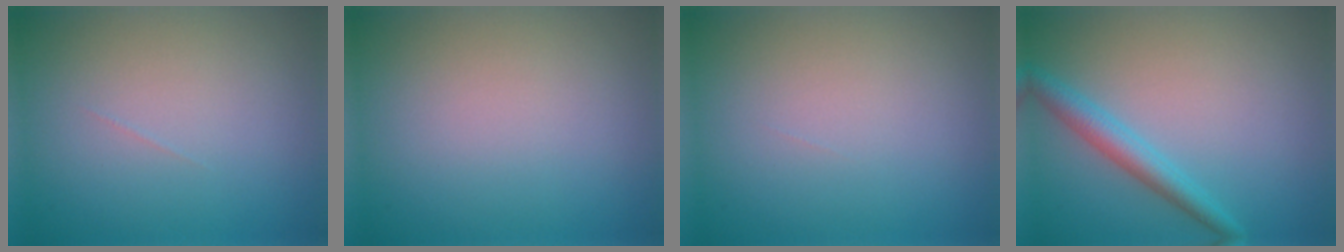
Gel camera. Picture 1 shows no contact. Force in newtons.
{"total": 0.0}
{"total": 0.0}
{"total": 2.9, "press": 2.9, "slide": 0.1}